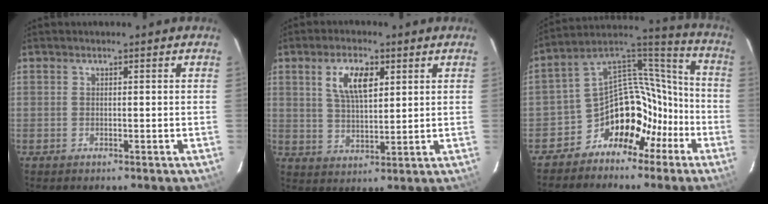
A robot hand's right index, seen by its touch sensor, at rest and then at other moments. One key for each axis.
{"total": 7.6, "fx": 3.2, "fy": 3.2, "fz": 6.1, "tx": -0.115, "ty": 0.009, "tz": 0.062}
{"total": 15.0, "fx": -9.7, "fy": 10.6, "fz": 4.5, "tx": -0.083, "ty": 0.086, "tz": -0.155}